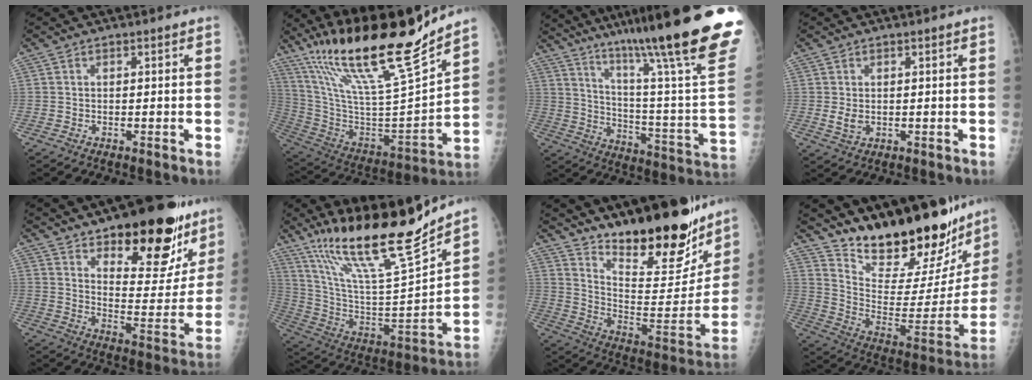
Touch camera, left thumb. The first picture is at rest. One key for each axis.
{"total": 25.1, "fx": 19.7, "fy": 2.2, "fz": 15.4, "tx": -0.244, "ty": -0.092, "tz": 0.357}
{"total": 34.3, "fx": 23.6, "fy": 3.2, "fz": 24.7, "tx": -0.295, "ty": -0.104, "tz": 0.342}
{"total": 2.4, "fx": 0.3, "fy": 1.5, "fz": 1.8, "tx": -0.029, "ty": -0.007, "tz": 0.012}
{"total": 23.4, "fx": 15.0, "fy": 9.8, "fz": 15.1, "tx": -0.151, "ty": -0.079, "tz": 0.216}
{"total": 22.1, "fx": 17.8, "fy": 1.7, "fz": 13.0, "tx": -0.197, "ty": -0.090, "tz": 0.324}
{"total": 24.1, "fx": 18.6, "fy": 7.6, "fz": 13.4, "tx": -0.162, "ty": -0.116, "tz": 0.288}
{"total": 28.5, "fx": 24.2, "fy": 8.3, "fz": 12.5, "tx": -0.169, "ty": -0.146, "tz": 0.355}